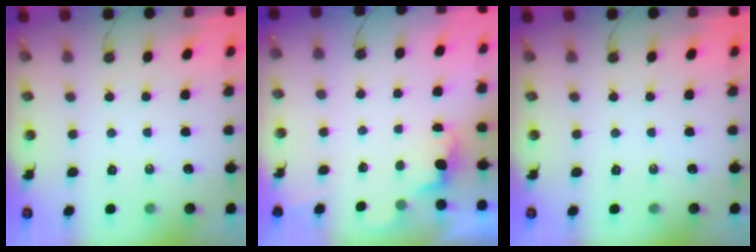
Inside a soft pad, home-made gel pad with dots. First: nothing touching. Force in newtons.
{"total": 0.7, "press": 0.2, "slide": 0.7}
{"total": 0.0}